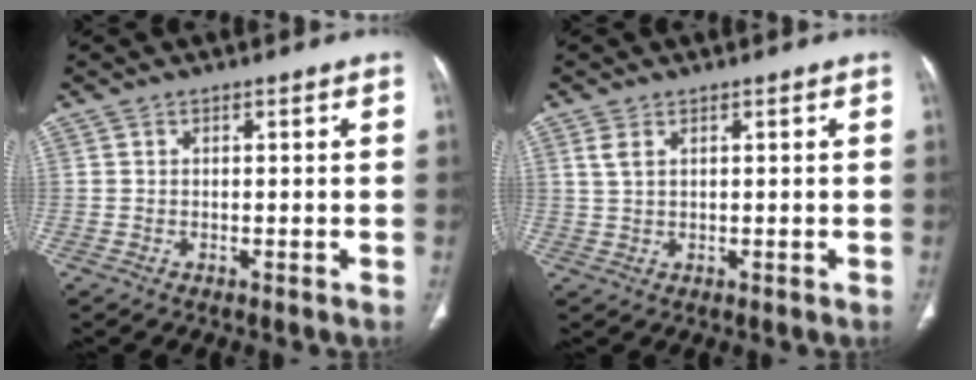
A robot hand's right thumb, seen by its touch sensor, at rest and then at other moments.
{"total": 2.5, "force": [1.2, 1.3, 1.8], "torque": [-0.042, 0.005, 0.032]}